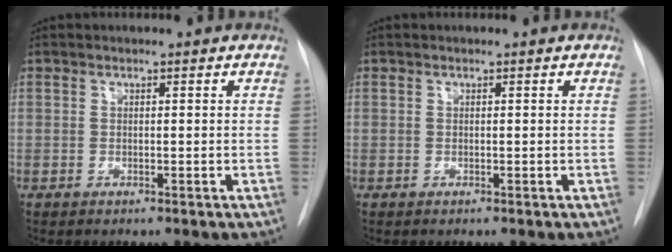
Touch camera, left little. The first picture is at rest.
{"total": 0.0}